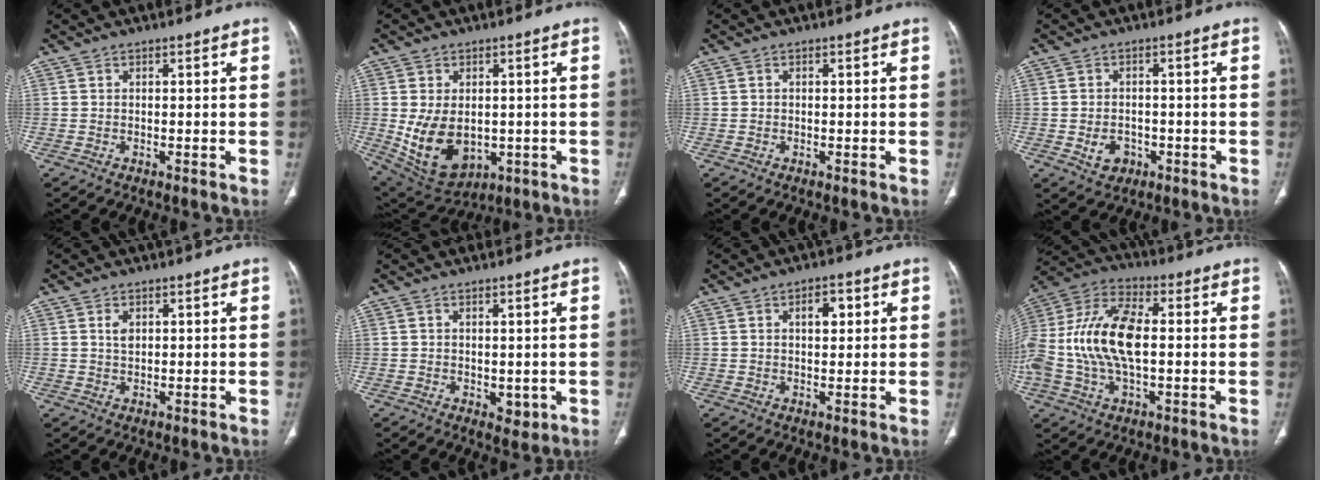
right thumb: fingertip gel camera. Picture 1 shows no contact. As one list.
[{"total": 12.6, "force": [-1.4, 8.6, 9.2], "torque": [-0.143, -0.007, 0.007]}, {"total": 0.0}, {"total": 4.6, "force": [-1.5, 3.6, 2.5], "torque": [-0.031, 0.009, -0.015]}, {"total": 2.1, "force": [0.7, 1.4, 1.4], "torque": [-0.022, -0.002, 0.014]}, {"total": 2.9, "force": [-0.1, 1.9, 2.1], "torque": [-0.023, -0.007, 0.008]}, {"total": 4.2, "force": [1.3, 2.3, 3.2], "torque": [-0.032, 0.000, 0.017]}, {"total": 19.5, "force": [-0.3, 10.2, 16.6], "torque": [-0.366, 0.020, -0.008]}]